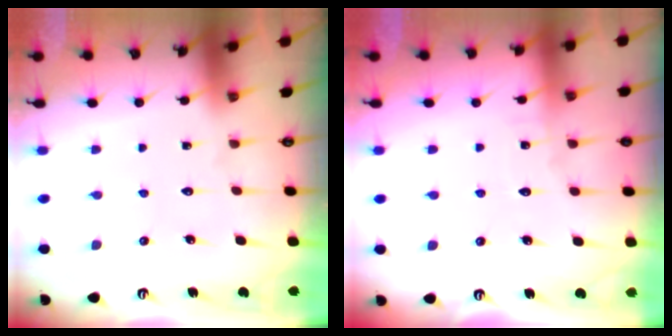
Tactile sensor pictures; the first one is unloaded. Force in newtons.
{"total": 2.4, "press": 2.4, "slide": 0.3}